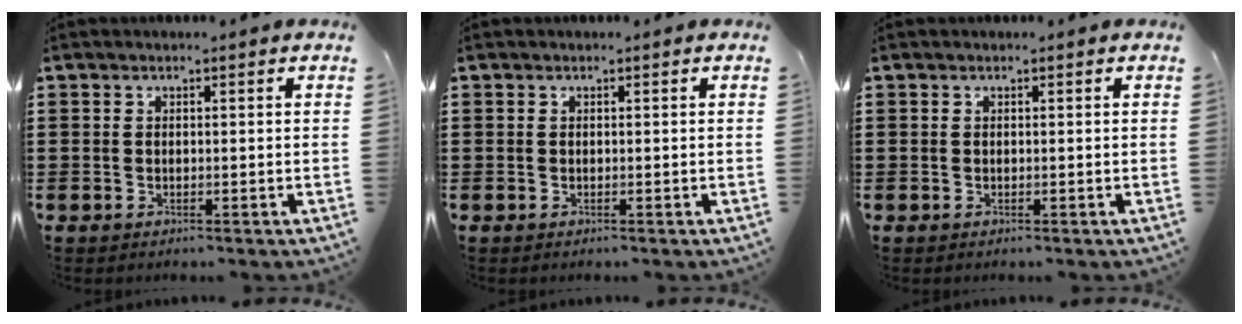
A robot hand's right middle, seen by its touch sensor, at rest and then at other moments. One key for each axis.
{"total": 0.0}
{"total": 0.0}